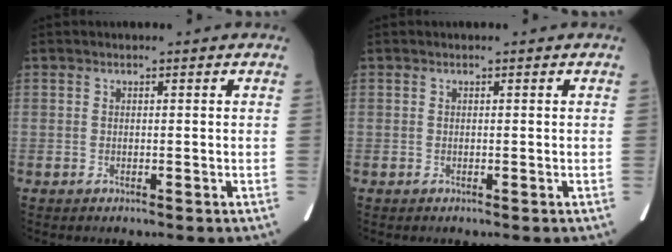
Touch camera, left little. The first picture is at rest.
{"total": 0.0}